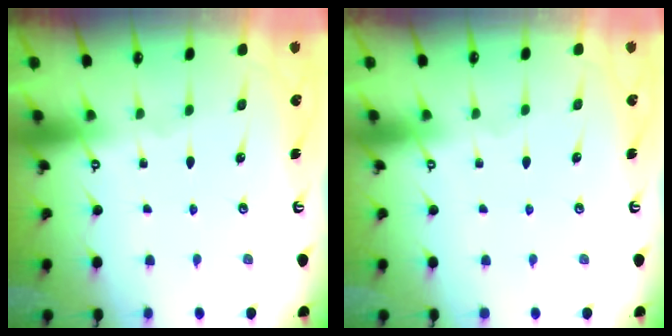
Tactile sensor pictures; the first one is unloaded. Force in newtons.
{"total": 3.9, "press": 3.9, "slide": 0.1}